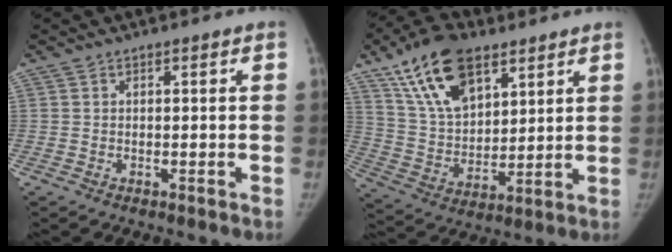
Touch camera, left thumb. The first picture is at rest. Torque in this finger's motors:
{"motor_torque": [1.02, 0.88, 1.66, -1.11, 0.15]}